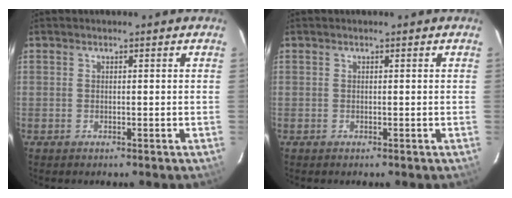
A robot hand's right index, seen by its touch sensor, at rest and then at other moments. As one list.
[{"total": 0.0}]